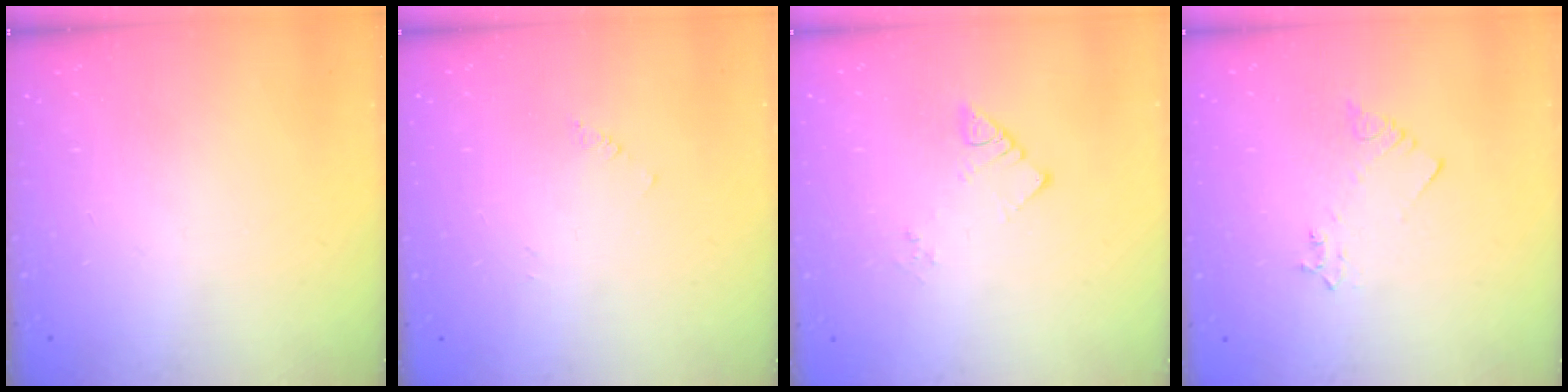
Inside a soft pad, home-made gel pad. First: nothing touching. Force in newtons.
{"total": 1.4, "press": 1.3, "slide": 0.3}
{"total": 2.6, "press": 2.6, "slide": 0.1}
{"total": 2.5, "press": 2.5, "slide": 0.3}